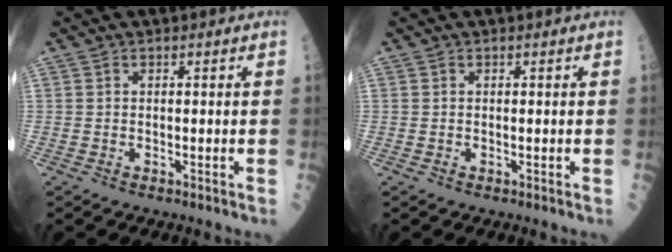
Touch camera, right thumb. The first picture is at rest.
{"total": 0.0}